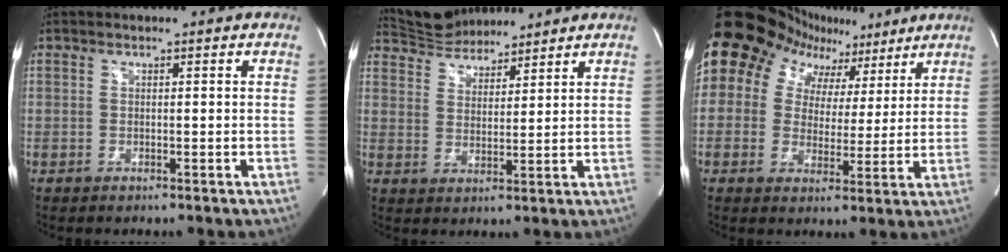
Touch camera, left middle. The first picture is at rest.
{"total": 8.5, "force": [8.1, 2.2, 1.6], "torque": [-0.034, 0.015, 0.149]}
{"total": 21.0, "force": [11.3, 16.1, 7.4], "torque": [-0.187, 0.086, 0.177]}